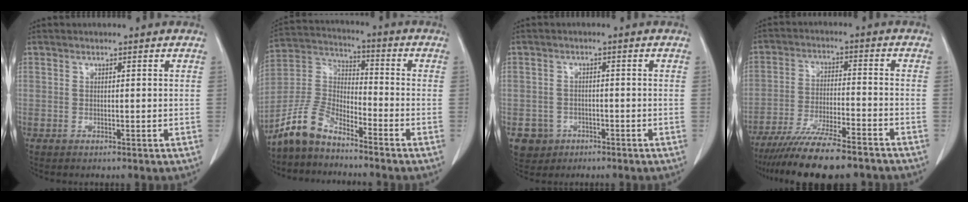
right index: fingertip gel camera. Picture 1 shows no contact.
{"total": 8.5, "force": [-7.2, 2.6, 3.6], "torque": [-0.092, 0.013, -0.151]}
{"total": 4.3, "force": [-1.9, 3.9, 0.2], "torque": [-0.001, 0.010, -0.030]}
{"total": 15.3, "force": [-13.0, 2.0, 7.9], "torque": [-0.140, -0.022, -0.209]}